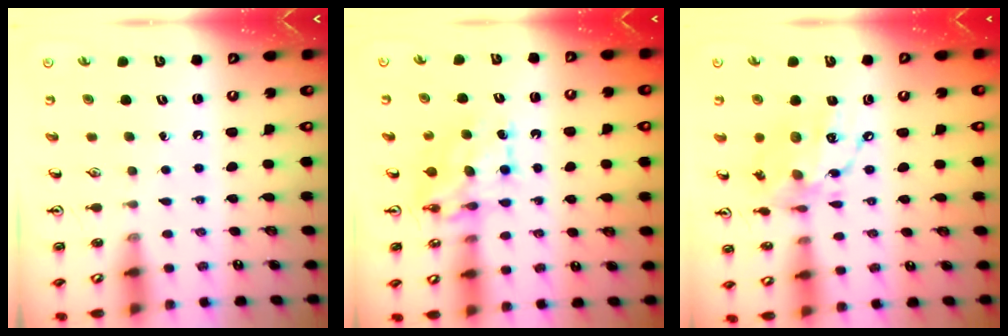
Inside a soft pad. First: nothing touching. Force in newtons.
{"total": 9.8, "press": 9.8, "slide": 0.6}
{"total": 14.9, "press": 14.9, "slide": 1.1}